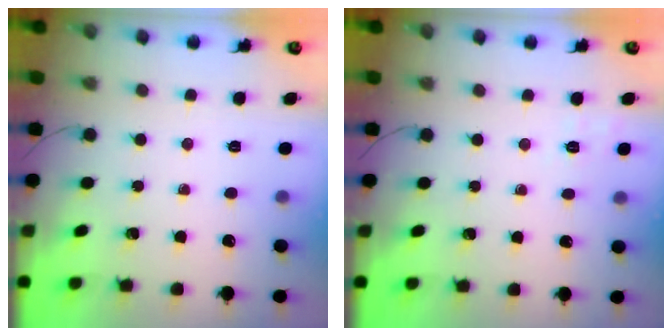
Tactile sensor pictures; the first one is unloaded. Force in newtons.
{"total": 2.0, "press": 1.1, "slide": 1.7}